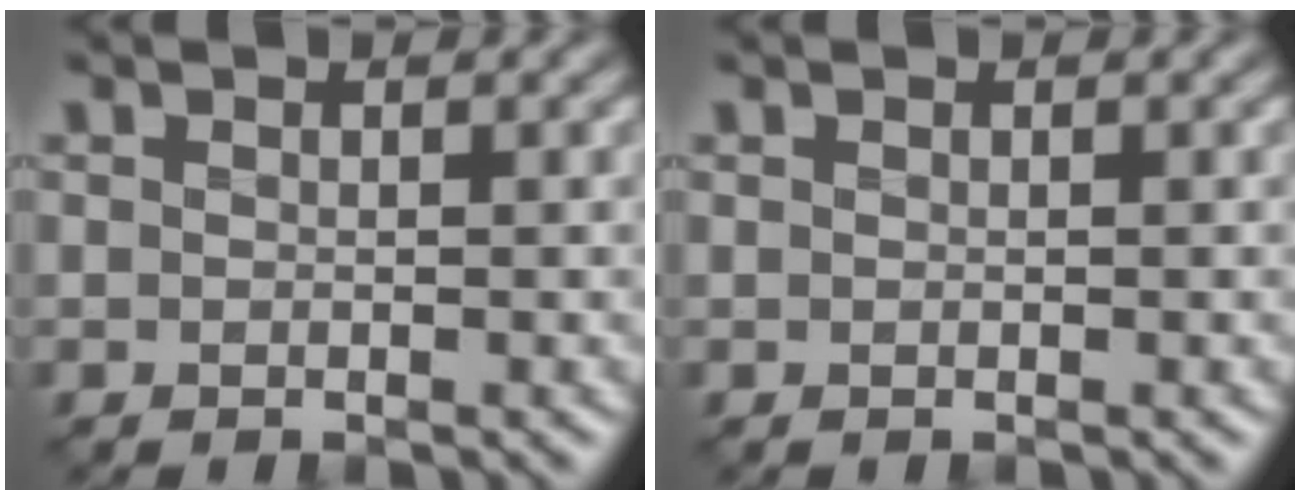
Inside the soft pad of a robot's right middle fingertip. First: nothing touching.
{"total": 0.0}